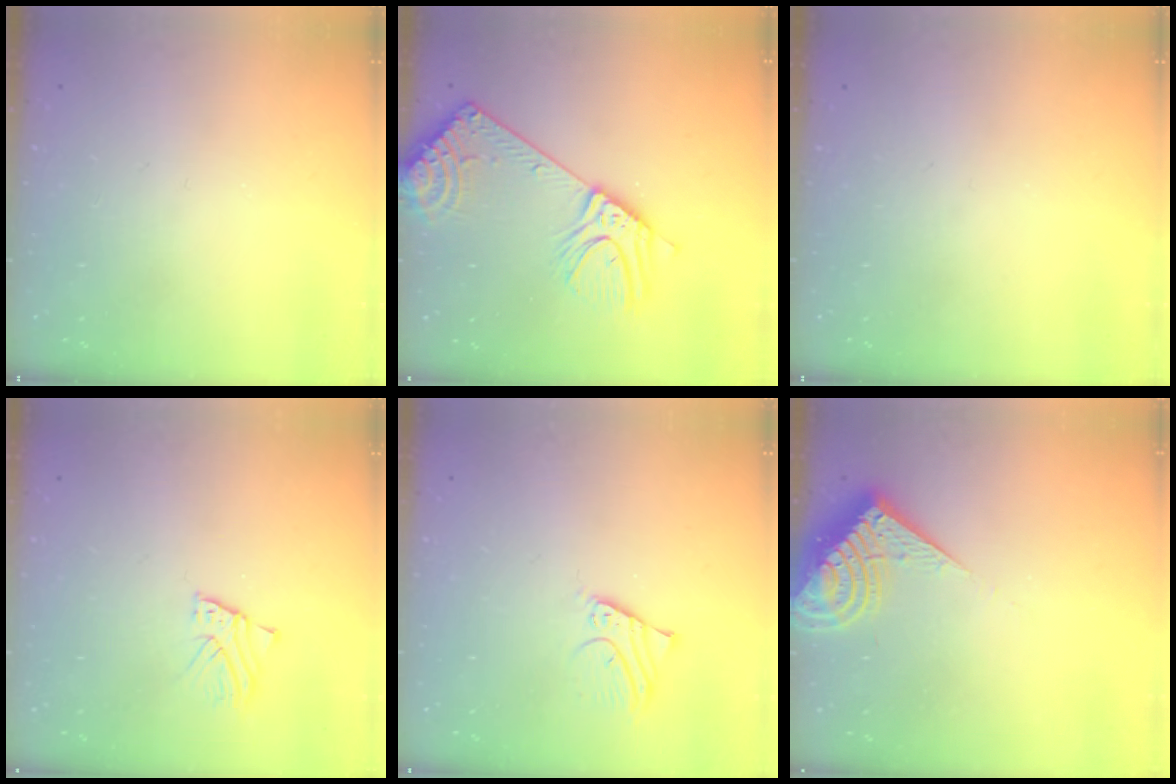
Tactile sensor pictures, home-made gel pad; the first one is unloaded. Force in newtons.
{"total": 17.2, "press": 16.8, "slide": 3.6}
{"total": 0.0}
{"total": 2.4, "press": 2.4, "slide": 0.2}
{"total": 2.7, "press": 2.7, "slide": 0.2}
{"total": 11.3, "press": 11.2, "slide": 1.2}